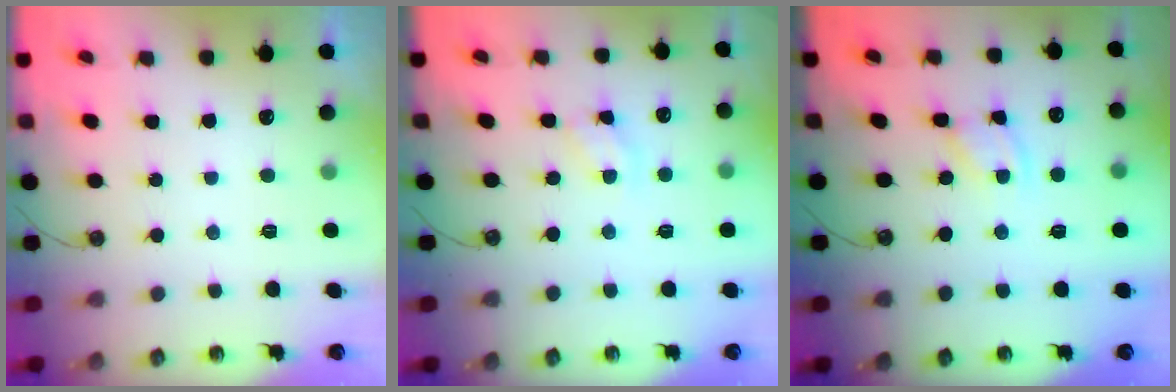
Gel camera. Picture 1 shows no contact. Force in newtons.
{"total": 4.4, "press": 4.3, "slide": 0.5}
{"total": 2.6, "press": 2.6, "slide": 0.1}